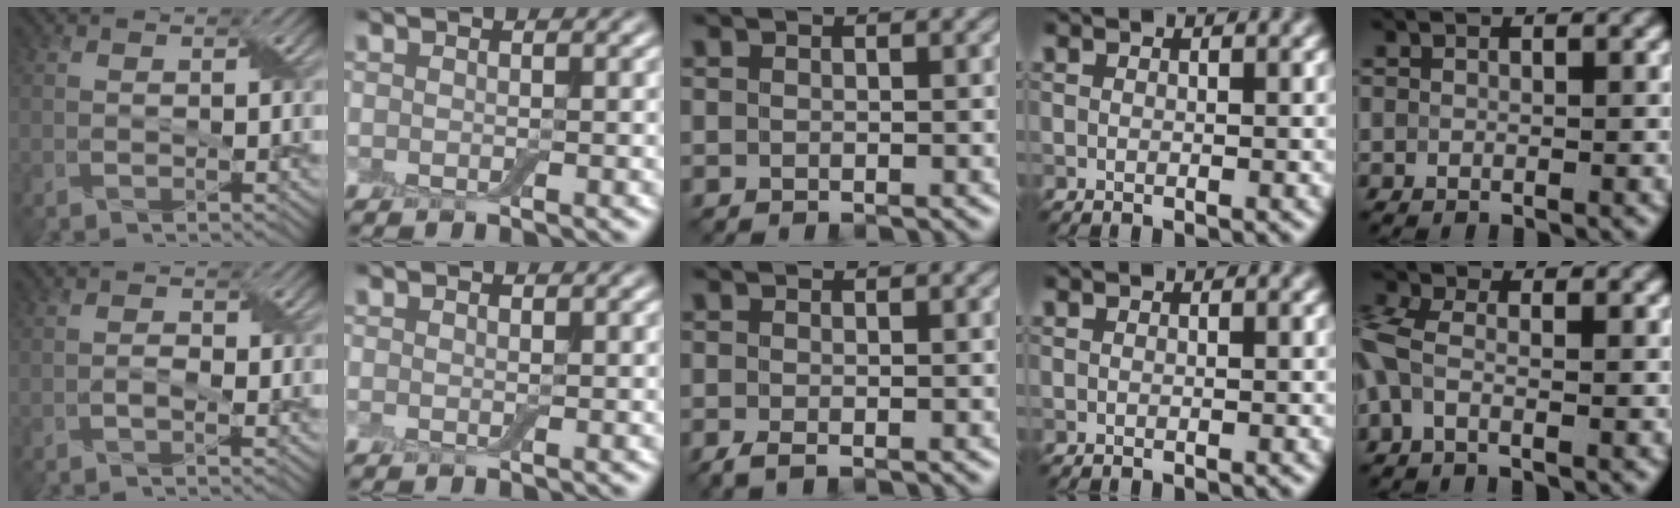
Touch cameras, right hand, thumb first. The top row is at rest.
{"thumb": {"total": 1.3, "force": [-0.5, 0.7, 1.0], "torque": [-0.021, 0.003, -0.009]}, "middle": {"total": 1.2, "force": [-0.8, 0.3, 0.9], "torque": [-0.028, -0.001, -0.020]}, "little": {"total": 3.0, "force": [-0.8, 1.3, 2.6], "torque": [-0.071, 0.002, -0.031]}}